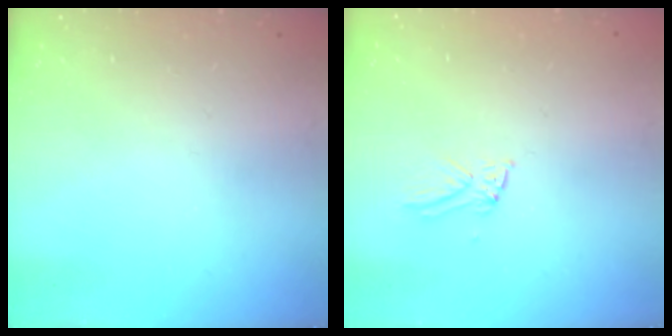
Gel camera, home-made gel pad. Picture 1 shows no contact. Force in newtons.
{"total": 6.2, "press": 6.2, "slide": 0.5}